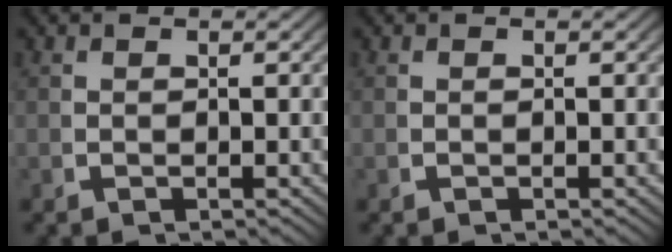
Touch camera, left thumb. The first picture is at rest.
{"total": 0.0}